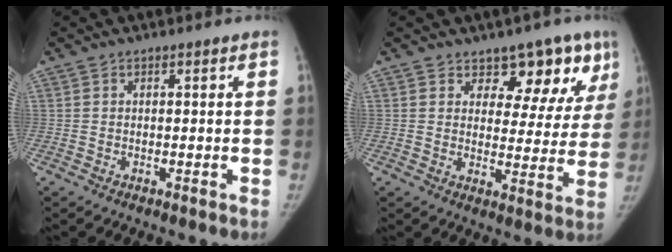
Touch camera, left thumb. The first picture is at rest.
{"total": 11.1, "force": [7.6, 6.5, 4.8], "torque": [-0.004, -0.040, 0.086]}